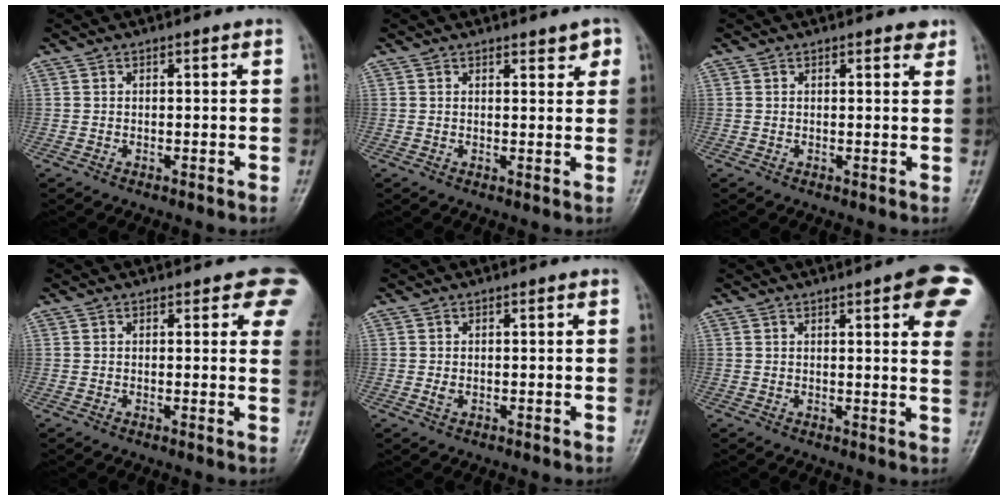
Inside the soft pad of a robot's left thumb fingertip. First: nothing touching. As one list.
[{"total": 2.8, "force": [1.8, 1.2, 1.7], "torque": [-0.007, -0.008, 0.022]}, {"total": 1.9, "force": [1.5, 0.8, 1.0], "torque": [-0.003, -0.006, 0.015]}, {"total": 6.6, "force": [3.7, 2.7, 4.7], "torque": [-0.016, -0.010, 0.030]}, {"total": 1.2, "force": [0.1, 0.9, 0.8], "torque": [-0.012, 0.000, 0.002]}, {"total": 12.8, "force": [5.4, 3.0, 11.2], "torque": [-0.109, -0.015, 0.056]}]